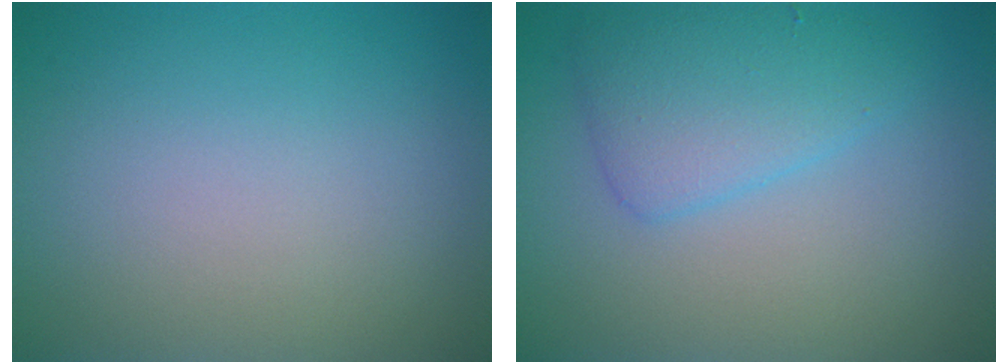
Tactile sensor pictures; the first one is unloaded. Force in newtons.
{"total": 3.7, "press": 3.7, "slide": 0.1}